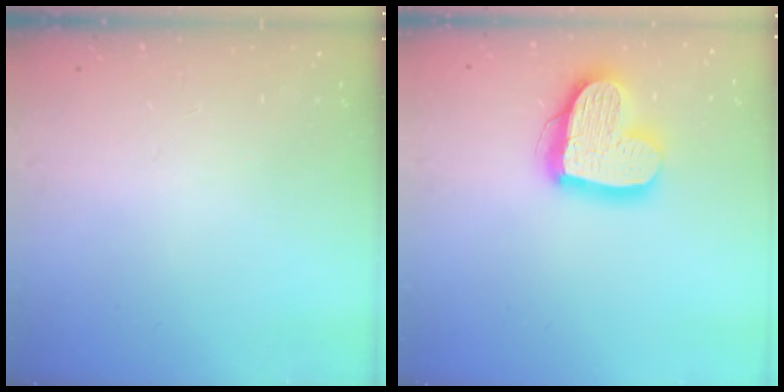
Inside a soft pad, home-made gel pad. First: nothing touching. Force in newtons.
{"total": 17.6, "press": 17.5, "slide": 1.9}